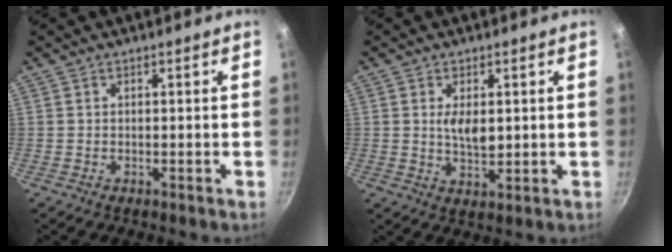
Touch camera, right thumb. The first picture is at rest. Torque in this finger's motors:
{"motor_torque": [1.11, 1.62, -0.21, 0.12, 0.17]}